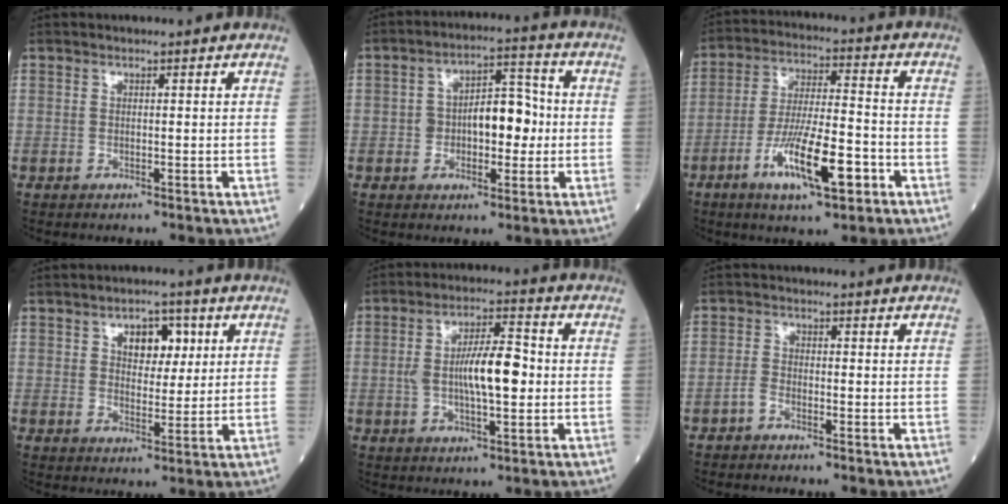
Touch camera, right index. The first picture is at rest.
{"total": 8.5, "force": [-0.6, 4.3, 7.4], "torque": [-0.117, 0.030, -0.008]}
{"total": 12.7, "force": [-5.5, 2.3, 11.1], "torque": [-0.207, -0.007, -0.096]}
{"total": 5.8, "force": [2.2, 3.4, 4.1], "torque": [-0.058, 0.012, 0.036]}
{"total": 9.5, "force": [-0.4, 2.7, 9.1], "torque": [-0.166, 0.014, -0.007]}
{"total": 1.7, "force": [-1.3, 0.7, 0.8], "torque": [-0.016, 0.004, -0.028]}